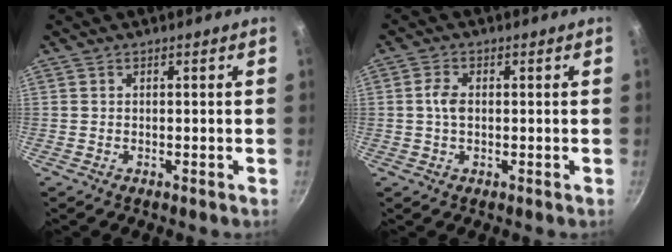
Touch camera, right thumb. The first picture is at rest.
{"total": 3.4, "force": [0.2, 2.1, 2.6], "torque": [-0.052, 0.007, 0.000]}